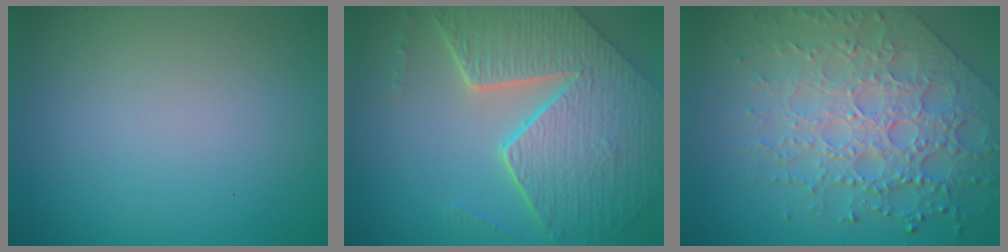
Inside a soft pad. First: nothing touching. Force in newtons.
{"total": 8.8, "press": 6.3, "slide": 6.2}
{"total": 7.3, "press": 5.3, "slide": 4.9}